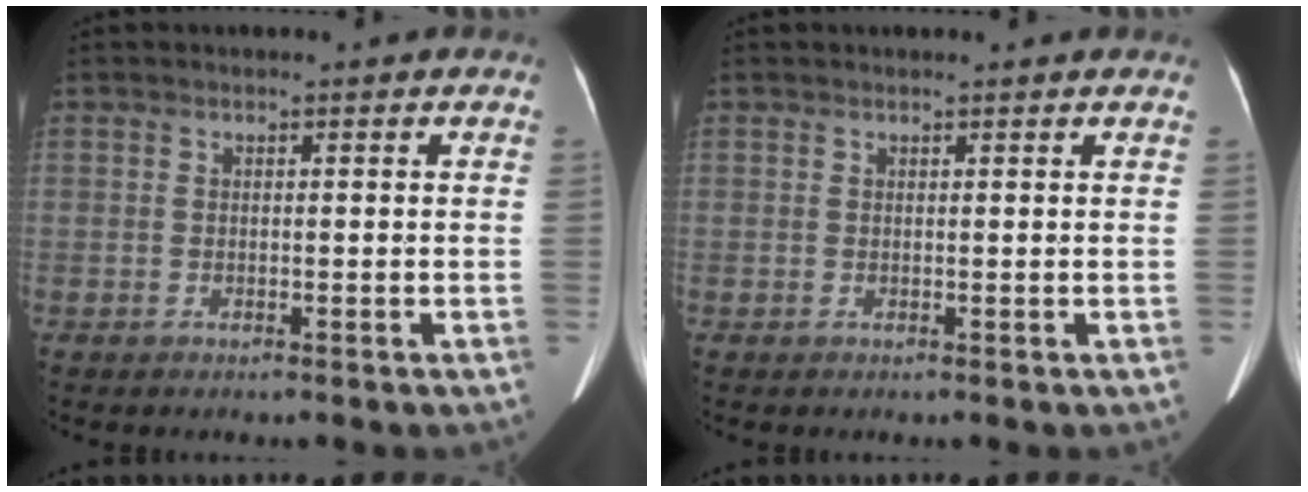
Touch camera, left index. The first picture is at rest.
{"total": 1.6, "force": [1.5, 0.1, 0.5], "torque": [-0.010, 0.013, 0.016]}